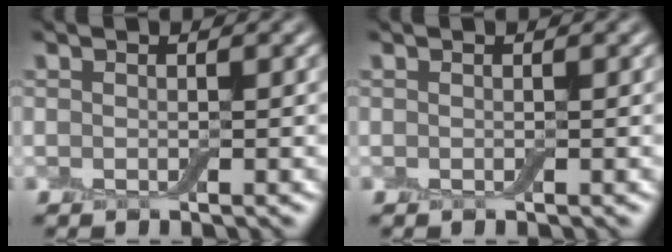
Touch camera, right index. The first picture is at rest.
{"total": 0.0}